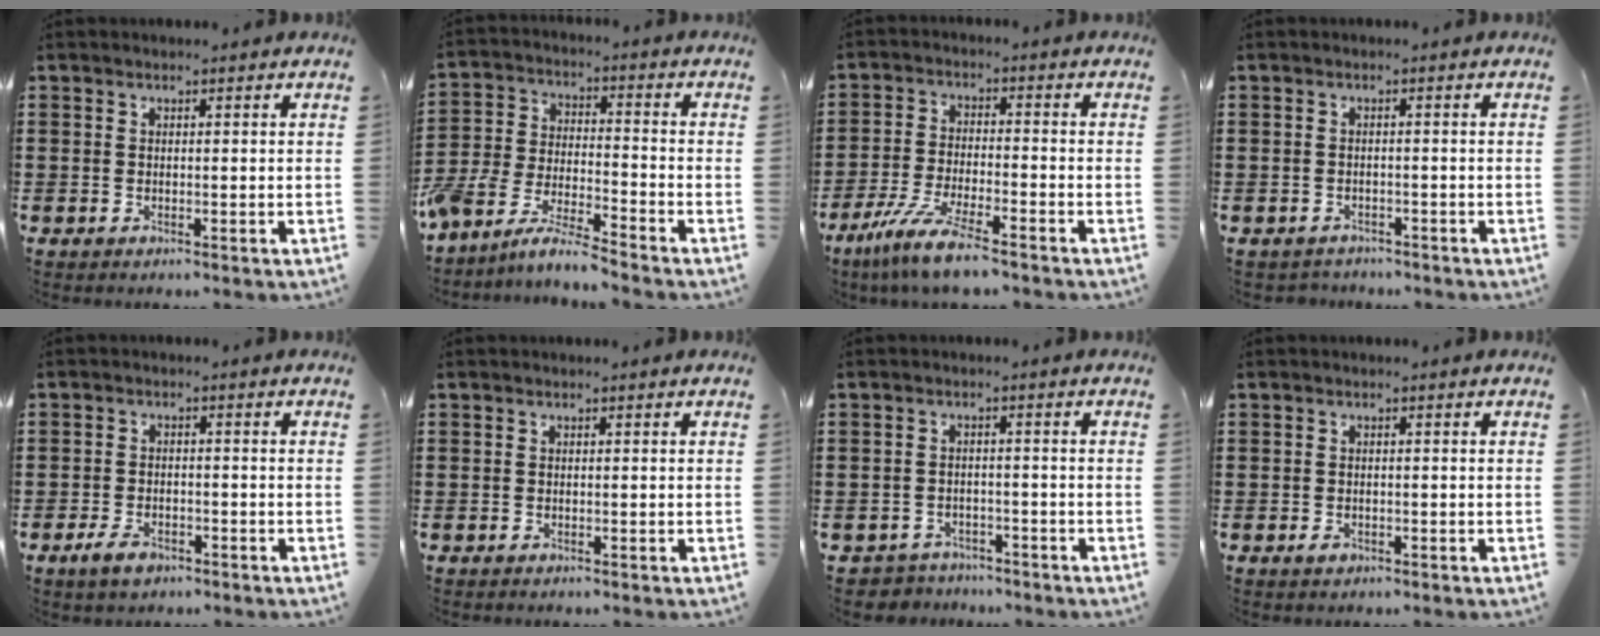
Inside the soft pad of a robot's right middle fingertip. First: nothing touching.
{"total": 7.5, "force": [-7.3, 0.0, 1.5], "torque": [-0.037, -0.001, -0.148]}
{"total": 7.8, "force": [-6.4, 0.2, 4.4], "torque": [-0.100, -0.014, -0.126]}
{"total": 1.4, "force": [-1.4, 0.4, -0.2], "torque": [-0.003, -0.001, -0.032]}
{"total": 3.2, "force": [-2.2, 1.5, 1.7], "torque": [-0.037, 0.000, -0.043]}
{"total": 0.0}
{"total": 2.8, "force": [-2.7, 0.6, -0.4], "torque": [-0.004, -0.002, -0.060]}
{"total": 0.8, "force": [-0.5, 0.5, 0.4], "torque": [-0.010, -0.003, -0.010]}